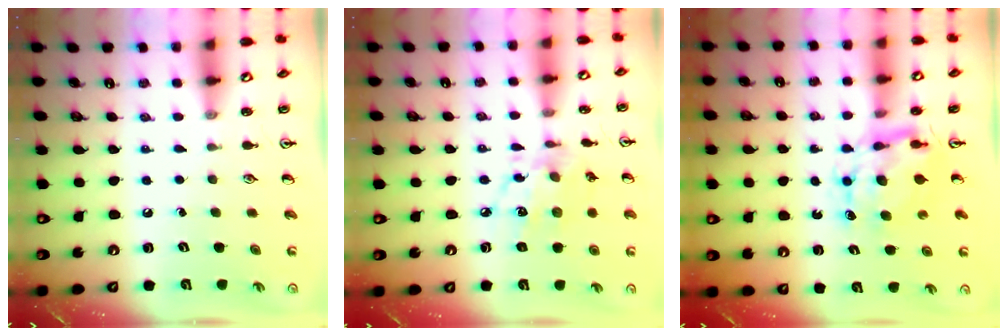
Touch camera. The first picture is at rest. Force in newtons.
{"total": 10.3, "press": 10.3, "slide": 0.6}
{"total": 7.7, "press": 7.7, "slide": 0.7}